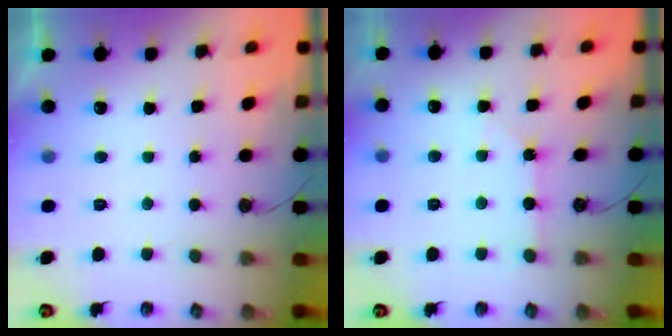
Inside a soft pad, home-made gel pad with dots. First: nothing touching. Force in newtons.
{"total": 1.1, "press": 1.1, "slide": 0.2}